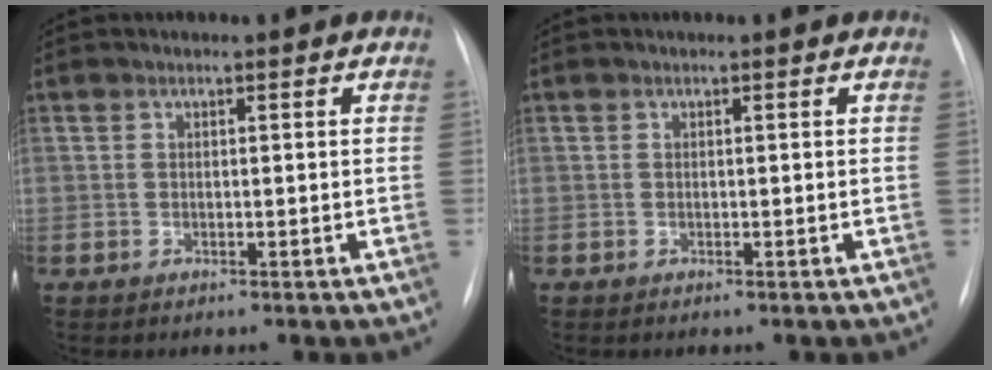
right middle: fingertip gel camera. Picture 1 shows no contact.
{"total": 0.0}